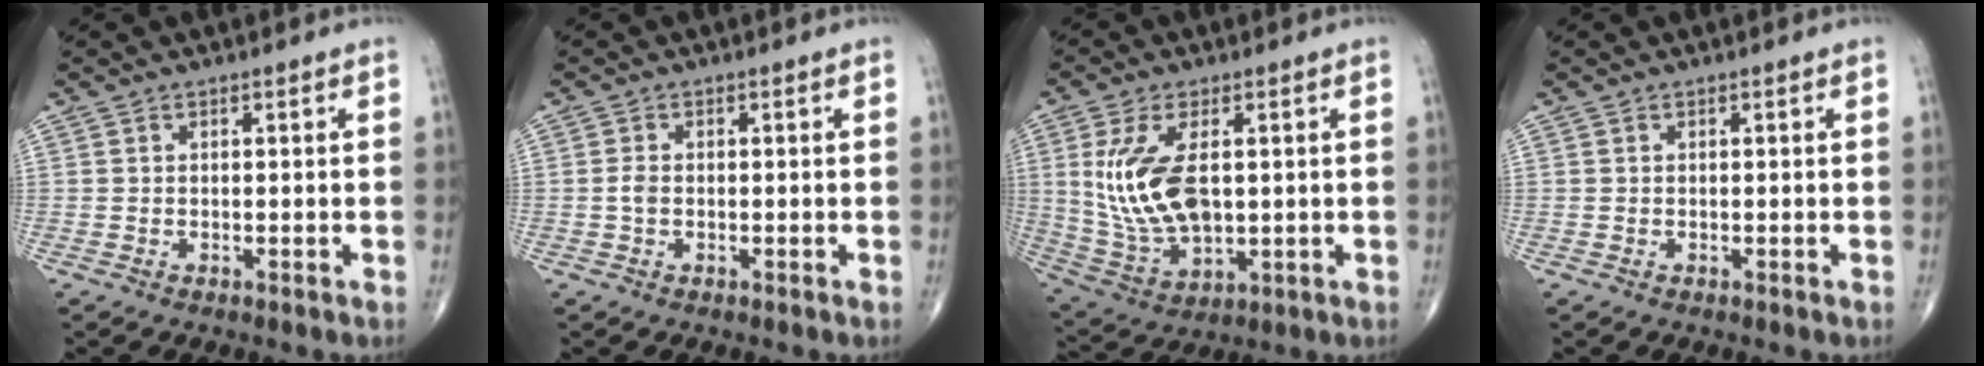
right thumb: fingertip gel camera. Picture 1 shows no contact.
{"total": 1.4, "force": [-0.3, 0.9, 1.1], "torque": [-0.022, 0.001, -0.006]}
{"total": 14.1, "force": [1.8, 7.4, 11.8], "torque": [-0.241, -0.012, 0.050]}
{"total": 0.0}